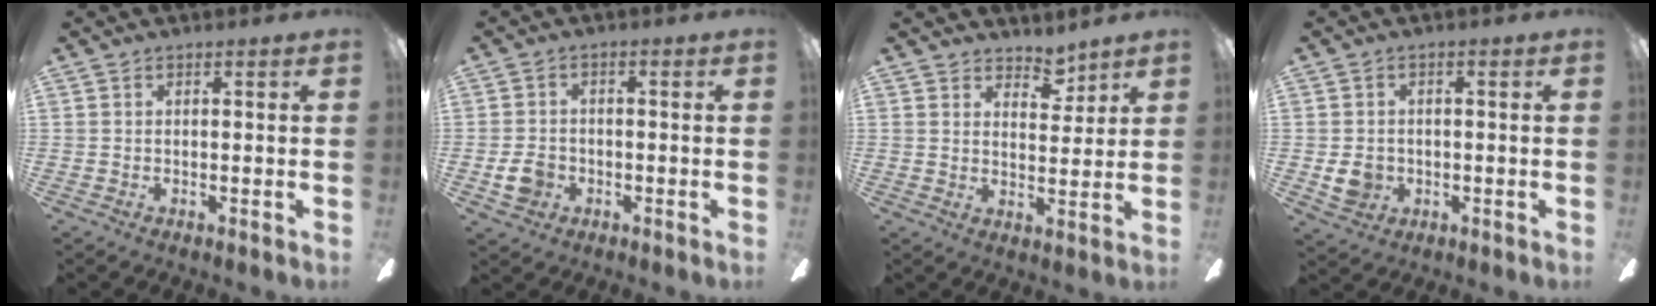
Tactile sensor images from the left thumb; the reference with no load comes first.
{"total": 5.3, "force": [-1.9, 4.2, 2.6], "torque": [-0.054, 0.004, -0.037]}
{"total": 5.2, "force": [4.5, 2.4, 1.0], "torque": [-0.002, -0.029, 0.079]}
{"total": 5.1, "force": [-0.9, 4.5, 2.2], "torque": [-0.038, 0.002, -0.017]}